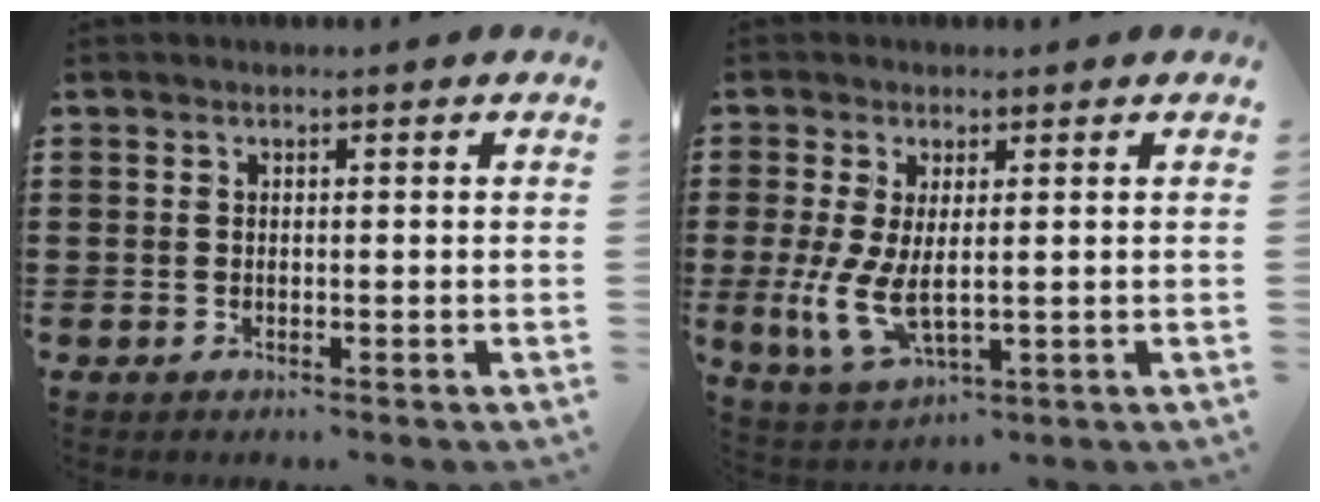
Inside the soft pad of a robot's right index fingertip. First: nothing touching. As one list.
[{"total": 6.8, "force": [0.4, 2.9, 6.2], "torque": [-0.151, -0.015, 0.006]}]